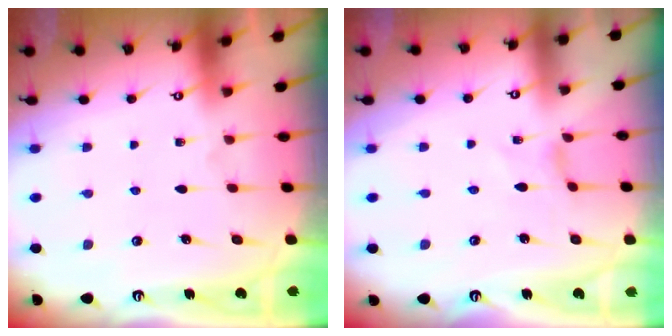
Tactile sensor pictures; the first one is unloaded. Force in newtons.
{"total": 0.0}